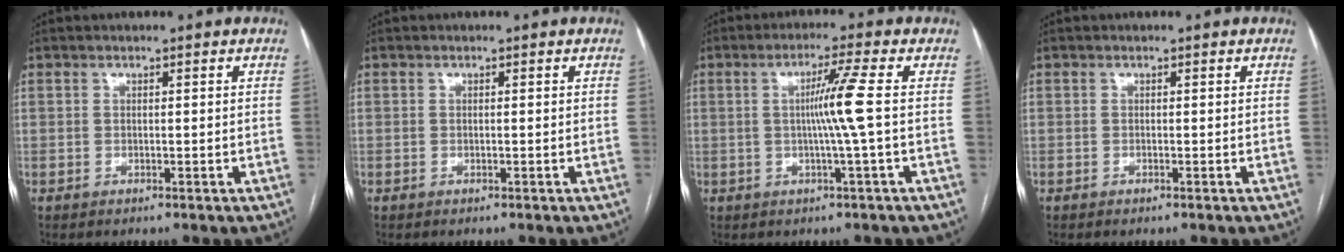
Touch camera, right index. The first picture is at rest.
{"total": 0.0}
{"total": 6.0, "force": [0.1, -1.8, 5.8], "torque": [-0.103, 0.001, 0.004]}
{"total": 0.0}